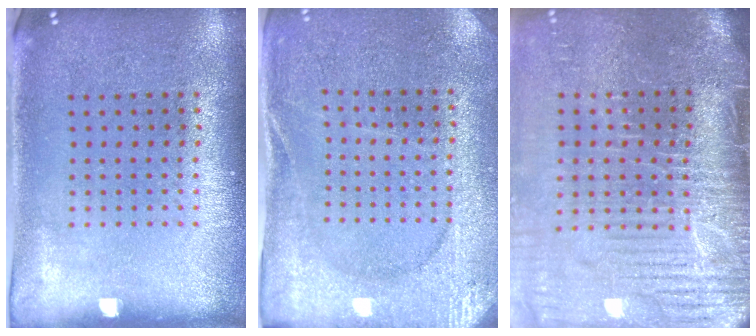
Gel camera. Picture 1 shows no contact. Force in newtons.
{"total": 2.7, "press": 2.7, "slide": 0.3}
{"total": 5.0, "press": 4.3, "slide": 2.6}